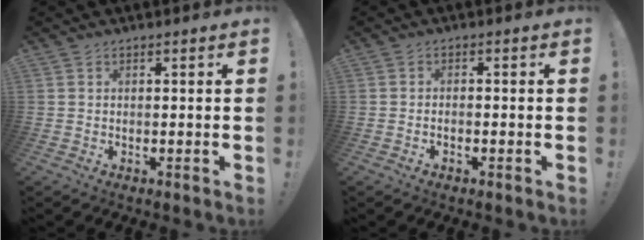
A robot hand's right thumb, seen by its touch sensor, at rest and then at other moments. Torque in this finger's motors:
{"motor_torque": [-0.64, -0.01, -0.23, 0.35, 0.01]}